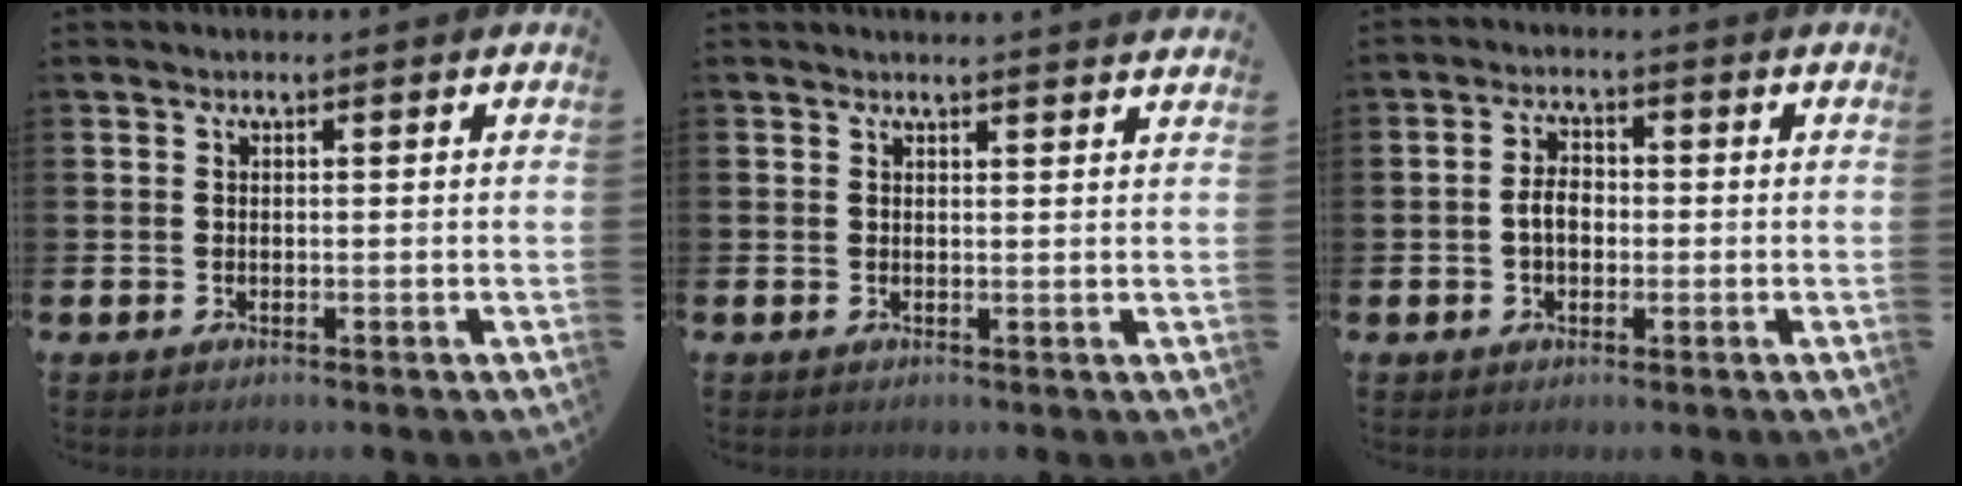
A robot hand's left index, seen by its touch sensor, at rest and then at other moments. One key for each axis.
{"total": 1.6, "fx": 1.5, "fy": -0.3, "fz": -0.2, "tx": 0.008, "ty": -0.012, "tz": 0.028}
{"total": 3.4, "fx": -0.5, "fy": 2.3, "fz": 2.6, "tx": -0.041, "ty": 0.004, "tz": -0.013}